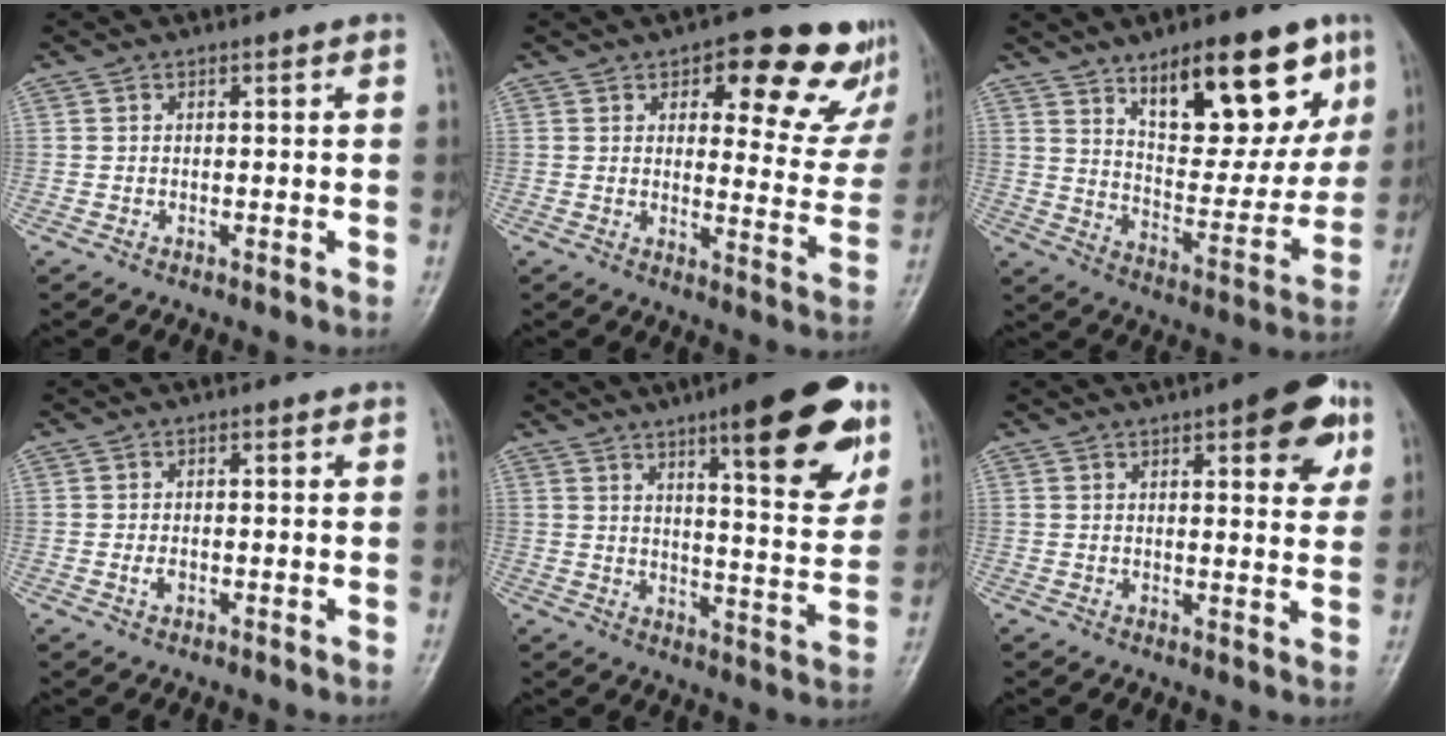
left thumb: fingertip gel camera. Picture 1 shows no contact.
{"total": 17.0, "force": [10.5, 7.7, 10.9], "torque": [-0.068, -0.053, 0.120]}
{"total": 20.3, "force": [11.1, 8.8, 14.6], "torque": [-0.157, -0.056, 0.179]}
{"total": 1.5, "force": [-0.3, 0.9, 1.1], "torque": [-0.021, 0.000, -0.005]}
{"total": 18.0, "force": [9.9, 4.3, 14.3], "torque": [-0.166, -0.048, 0.140]}
{"total": 10.5, "force": [5.0, 3.4, 8.5], "torque": [-0.081, -0.015, 0.057]}